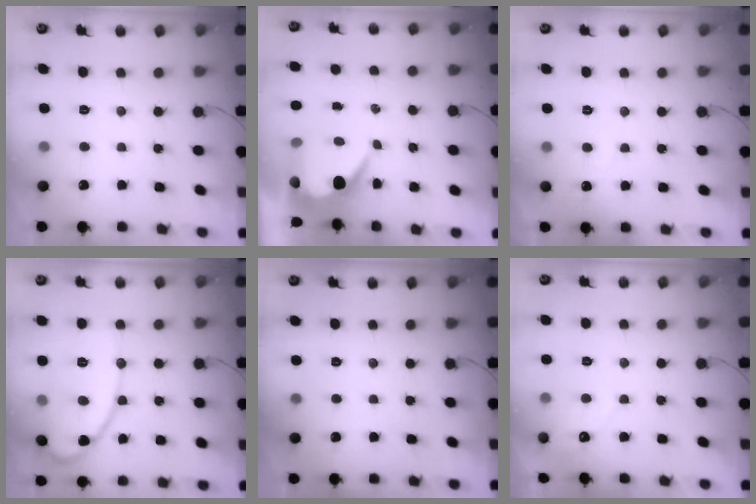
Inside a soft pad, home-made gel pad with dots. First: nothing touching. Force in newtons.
{"total": 8.2, "press": 8.2, "slide": 0.4}
{"total": 1.9, "press": 1.9, "slide": 0.2}
{"total": 12.7, "press": 12.7, "slide": 0.7}
{"total": 0.0}
{"total": 3.0, "press": 3.0, "slide": 0.1}